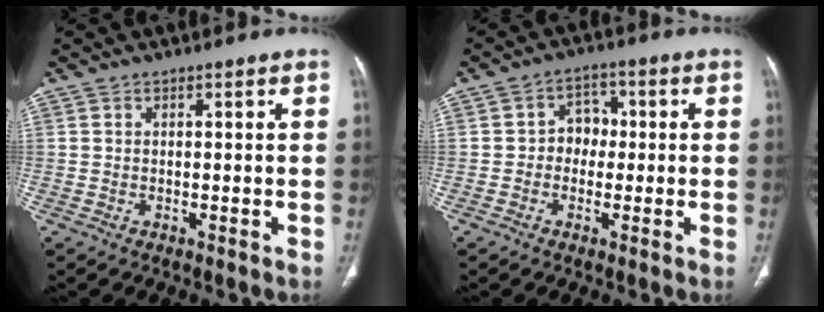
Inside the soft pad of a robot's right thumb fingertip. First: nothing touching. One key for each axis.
{"total": 5.0, "fx": -0.3, "fy": 4.2, "fz": 2.6, "tx": -0.009, "ty": 0.018, "tz": -0.016}